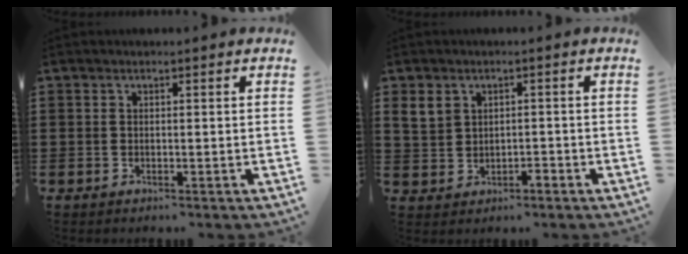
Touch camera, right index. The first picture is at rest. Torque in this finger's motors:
{"motor_torque": [0.60, 0.54, 0.09, 0.03]}